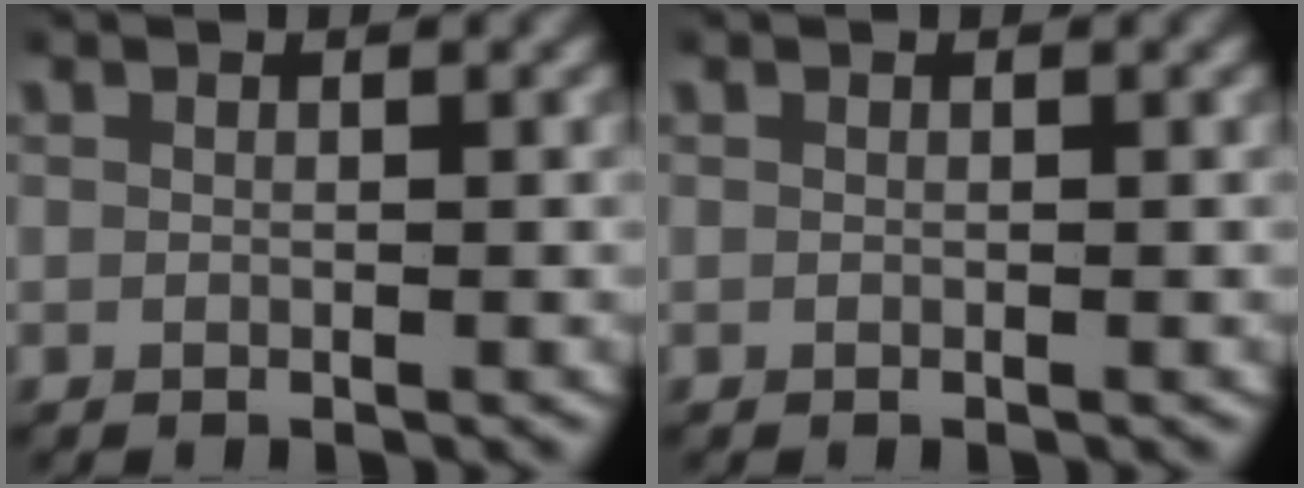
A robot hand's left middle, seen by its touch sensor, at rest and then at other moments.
{"total": 0.0}